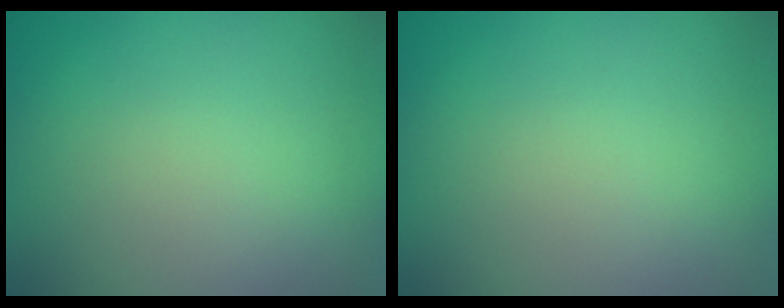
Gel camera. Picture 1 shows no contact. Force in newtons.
{"total": 0.0}